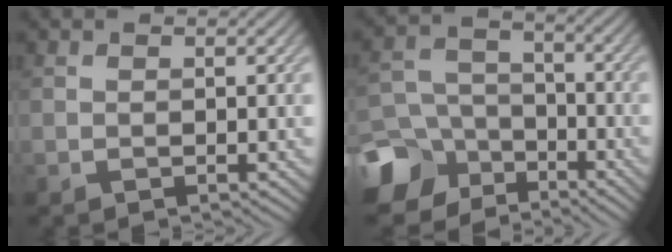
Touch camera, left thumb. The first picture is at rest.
{"total": 11.9, "force": [-7.5, 8.5, 3.7], "torque": [-0.115, -0.041, -0.139]}